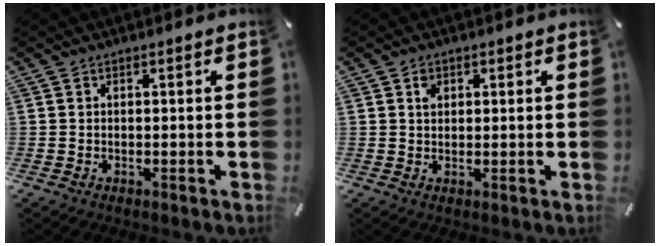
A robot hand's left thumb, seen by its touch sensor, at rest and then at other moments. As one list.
[{"total": 2.0, "force": [0.7, 1.7, 0.8], "torque": [-0.002, -0.002, 0.009]}]